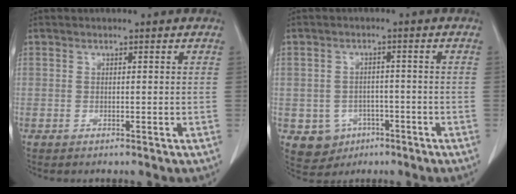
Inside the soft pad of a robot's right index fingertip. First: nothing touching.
{"total": 5.2, "force": [-2.0, 4.7, 1.0], "torque": [-0.010, 0.009, -0.019]}